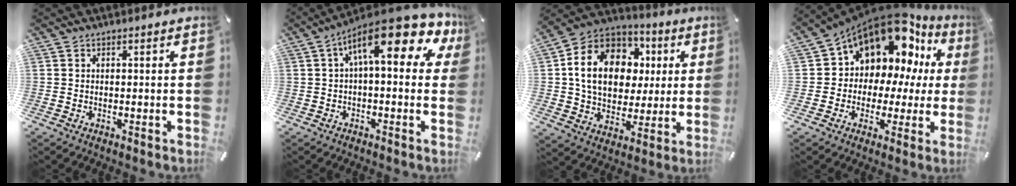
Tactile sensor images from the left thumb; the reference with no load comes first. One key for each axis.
{"total": 15.0, "fx": 5.9, "fy": 5.5, "fz": 12.7, "tx": -0.196, "ty": -0.038, "tz": 0.098}
{"total": 17.0, "fx": 2.7, "fy": 13.7, "fz": 9.8, "tx": -0.183, "ty": 0.005, "tz": 0.052}
{"total": 12.9, "fx": 8.6, "fy": 8.0, "fz": 5.4, "tx": -0.103, "ty": -0.082, "tz": 0.152}